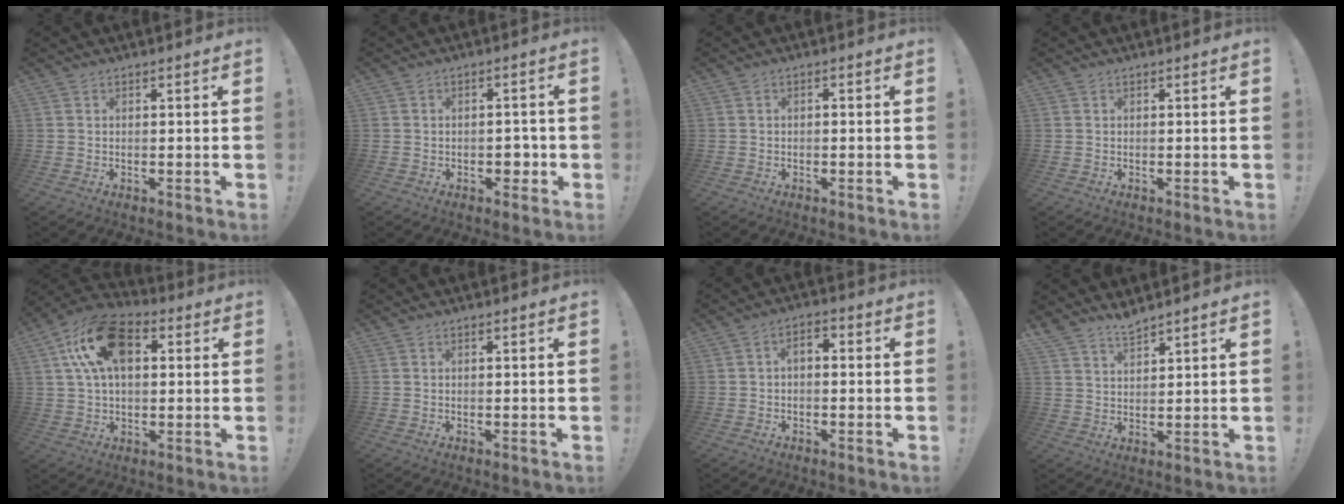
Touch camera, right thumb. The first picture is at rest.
{"total": 3.8, "force": [-1.3, 2.9, 2.1], "torque": [-0.019, 0.005, -0.023]}
{"total": 1.0, "force": [-0.9, 0.1, 0.4], "torque": [-0.006, 0.002, -0.016]}
{"total": 0.0}
{"total": 18.3, "force": [5.9, 10.8, 13.6], "torque": [-0.240, -0.005, 0.104]}
{"total": 0.0}
{"total": 3.0, "force": [-0.8, 1.7, 2.3], "torque": [-0.034, 0.007, -0.018]}
{"total": 4.4, "force": [4.2, 0.6, 1.0], "torque": [-0.016, -0.033, 0.076]}